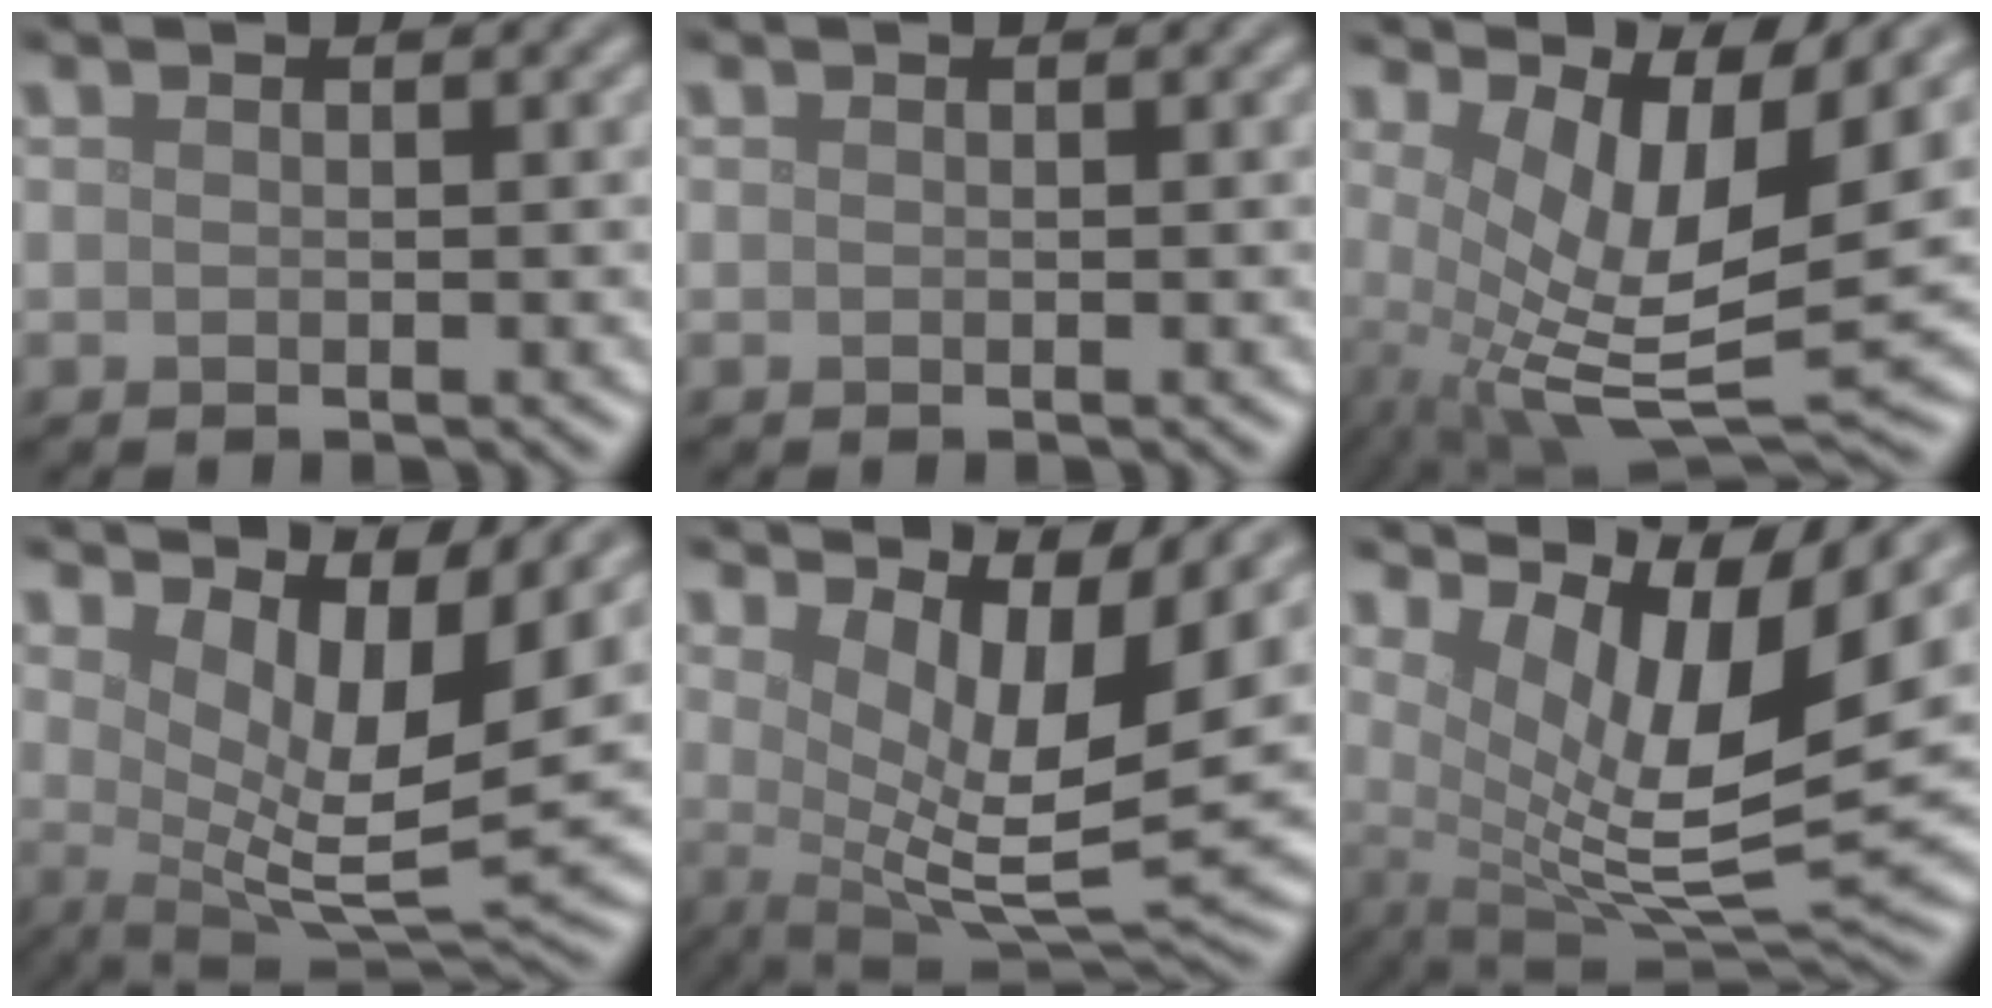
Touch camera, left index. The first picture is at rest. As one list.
[{"total": 0.0}, {"total": 10.0, "force": [2.5, 3.3, 9.1], "torque": [-0.173, -0.008, 0.053]}, {"total": 8.7, "force": [3.7, 2.6, 7.4], "torque": [-0.123, -0.009, 0.070]}, {"total": 9.5, "force": [3.6, 2.6, 8.4], "torque": [-0.141, -0.004, 0.071]}, {"total": 10.0, "force": [4.7, 2.6, 8.5], "torque": [-0.157, -0.005, 0.091]}]